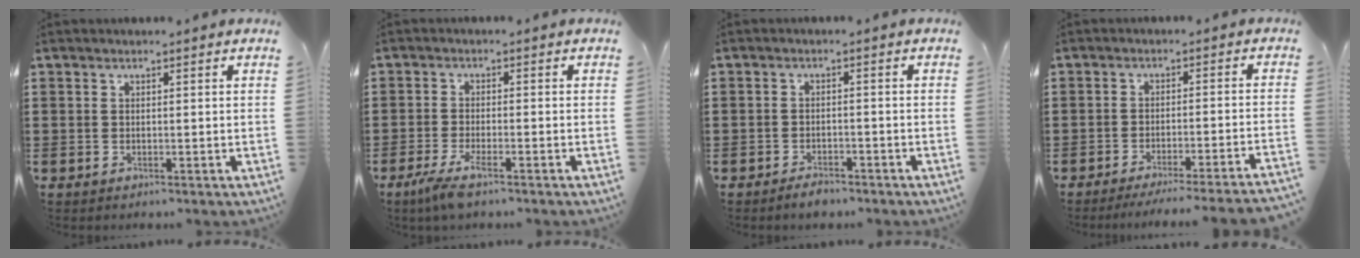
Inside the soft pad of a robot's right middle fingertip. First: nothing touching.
{"total": 3.7, "force": [-2.3, 0.3, 2.9], "torque": [-0.075, -0.015, -0.046]}
{"total": 2.2, "force": [-2.0, 0.6, 0.4], "torque": [-0.012, 0.002, -0.041]}
{"total": 3.7, "force": [-3.4, -0.5, 1.4], "torque": [-0.022, -0.007, -0.069]}